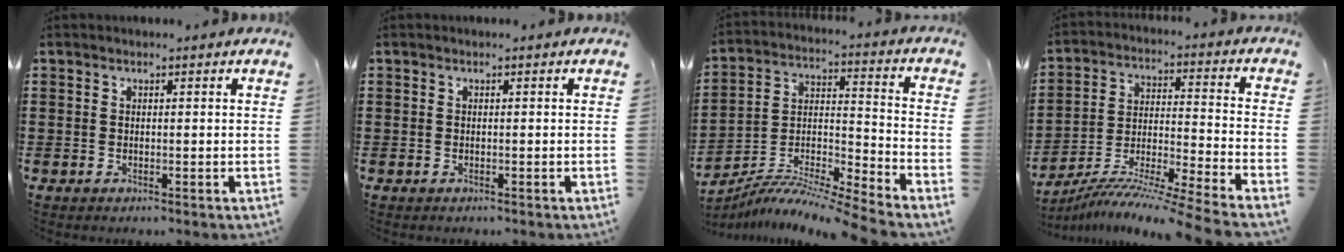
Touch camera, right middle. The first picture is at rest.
{"total": 0.0}
{"total": 8.5, "force": [-8.1, -0.8, 2.2], "torque": [-0.022, 0.002, -0.162]}
{"total": 8.9, "force": [-8.1, -1.1, 3.5], "torque": [-0.046, 0.000, -0.165]}